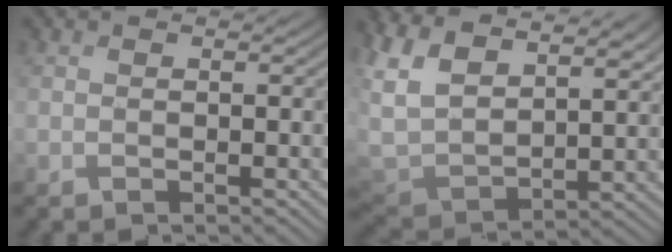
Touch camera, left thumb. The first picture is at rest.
{"total": 12.4, "force": [7.0, 6.6, 7.9], "torque": [-0.224, 0.019, 0.129]}